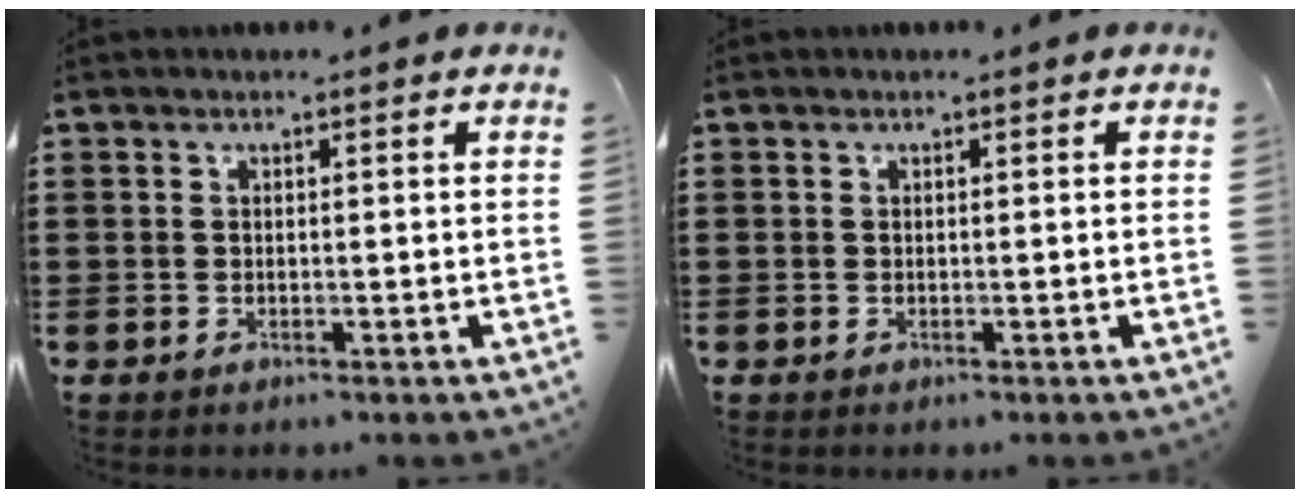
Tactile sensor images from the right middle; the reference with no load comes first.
{"total": 0.0}